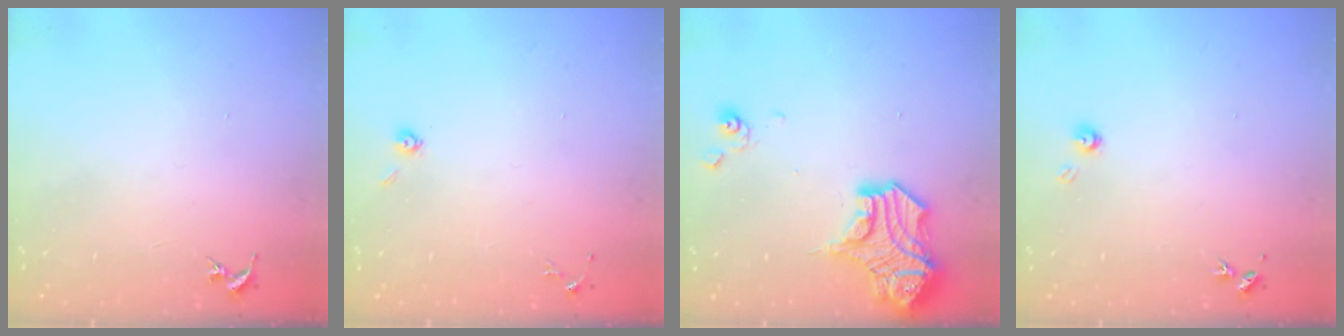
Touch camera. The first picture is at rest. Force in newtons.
{"total": 3.9, "press": 3.8, "slide": 0.9}
{"total": 17.0, "press": 16.9, "slide": 1.4}
{"total": 3.7, "press": 3.7, "slide": 0.4}